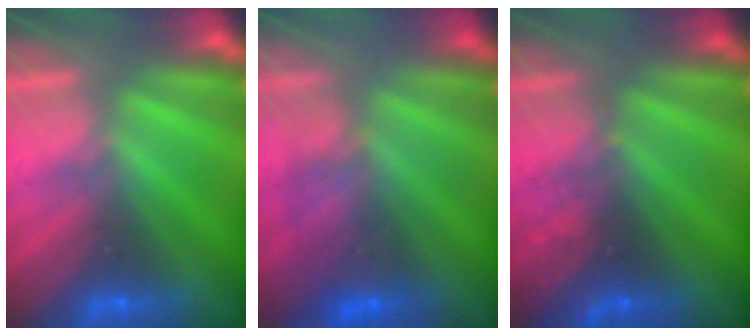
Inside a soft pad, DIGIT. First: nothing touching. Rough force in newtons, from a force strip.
{"total": 4.3}
{"total": 2.8}